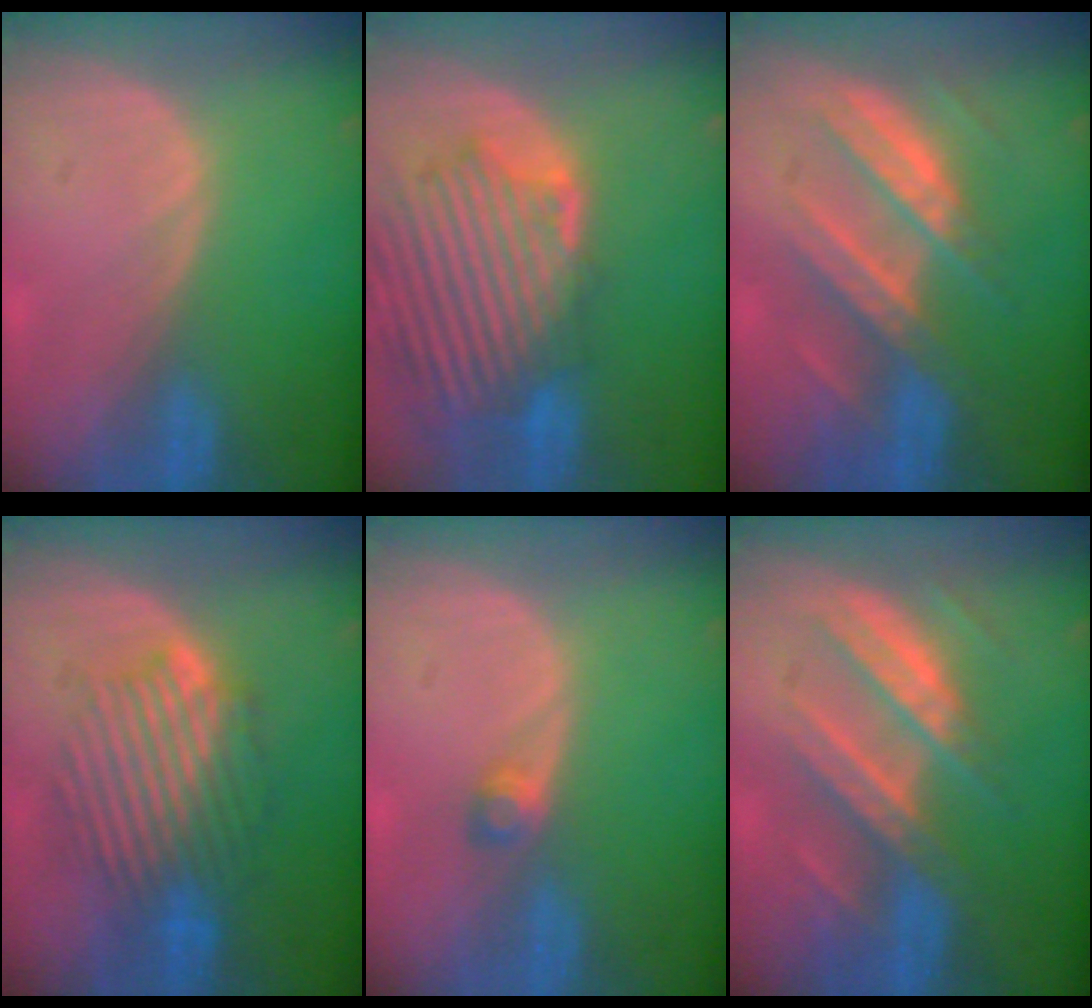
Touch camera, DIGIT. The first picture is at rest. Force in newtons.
{"total": 13.4, "press": 11.6, "slide": 6.6}
{"total": 7.8, "press": 7.8, "slide": 0.3}
{"total": 8.9, "press": 8.6, "slide": 2.3}
{"total": 2.0, "press": 1.7, "slide": 1.1}
{"total": 7.9, "press": 7.9, "slide": 0.4}